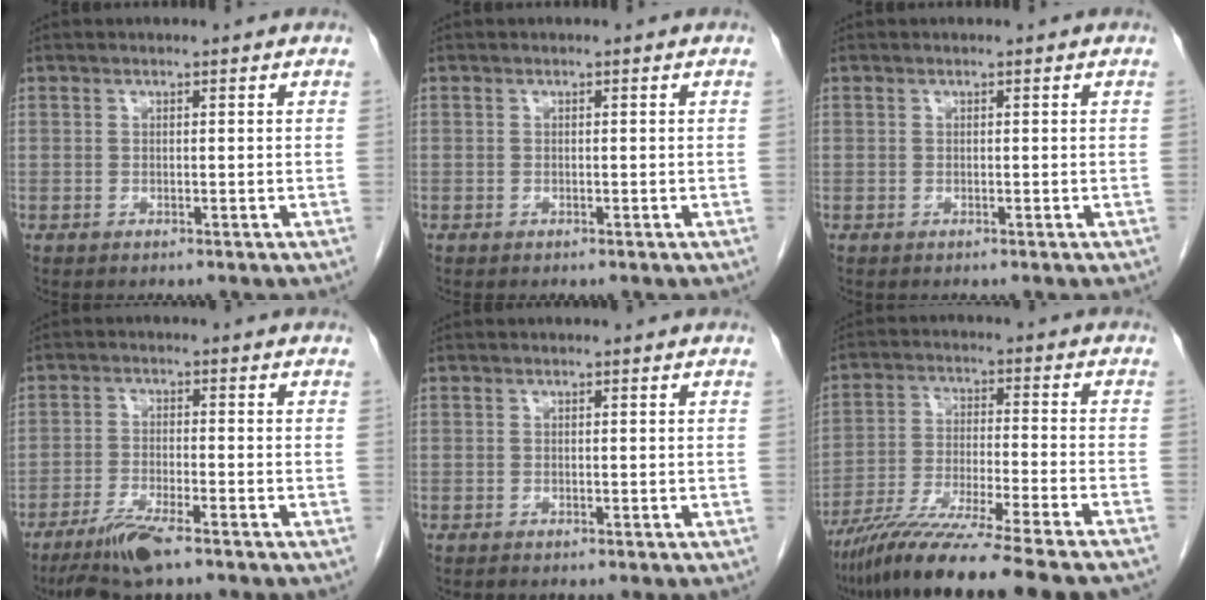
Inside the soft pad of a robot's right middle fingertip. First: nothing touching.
{"total": 0.0}
{"total": 0.0}
{"total": 6.5, "force": [-4.8, 0.5, 4.4], "torque": [-0.090, -0.017, -0.089]}
{"total": 0.0}
{"total": 18.2, "force": [-15.2, -1.4, 9.9], "torque": [-0.163, -0.051, -0.249]}